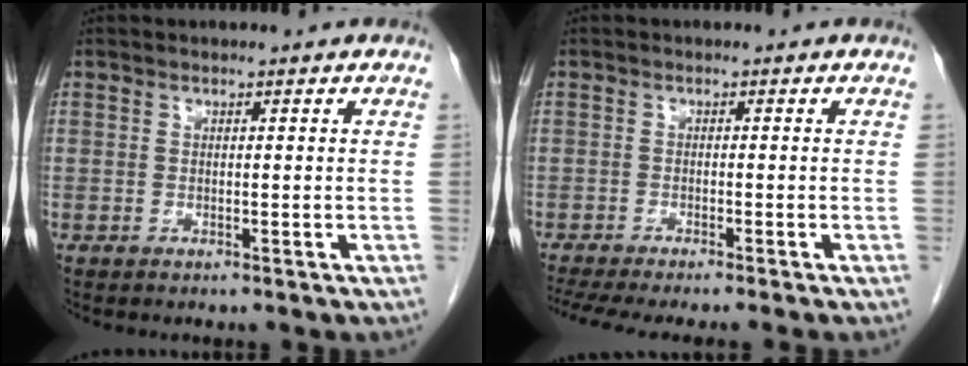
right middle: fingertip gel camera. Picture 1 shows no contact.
{"total": 8.8, "force": [-7.6, -0.4, 4.4], "torque": [-0.055, -0.016, -0.118]}